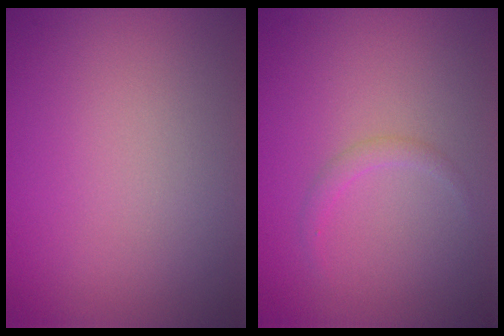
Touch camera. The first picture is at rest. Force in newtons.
{"total": 1.0, "press": 1.0, "slide": 0.0}